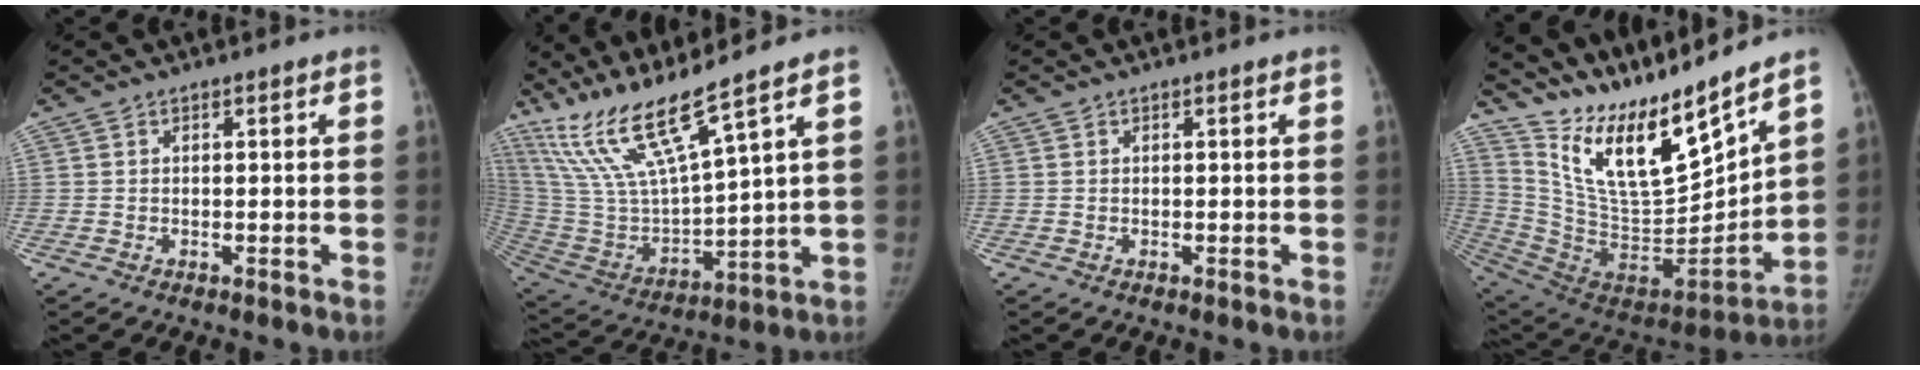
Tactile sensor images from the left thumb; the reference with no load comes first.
{"total": 15.9, "force": [12.4, 0.5, 9.9], "torque": [-0.192, -0.065, 0.262]}
{"total": 0.0}
{"total": 22.0, "force": [17.6, 4.5, 12.4], "torque": [-0.167, -0.115, 0.329]}